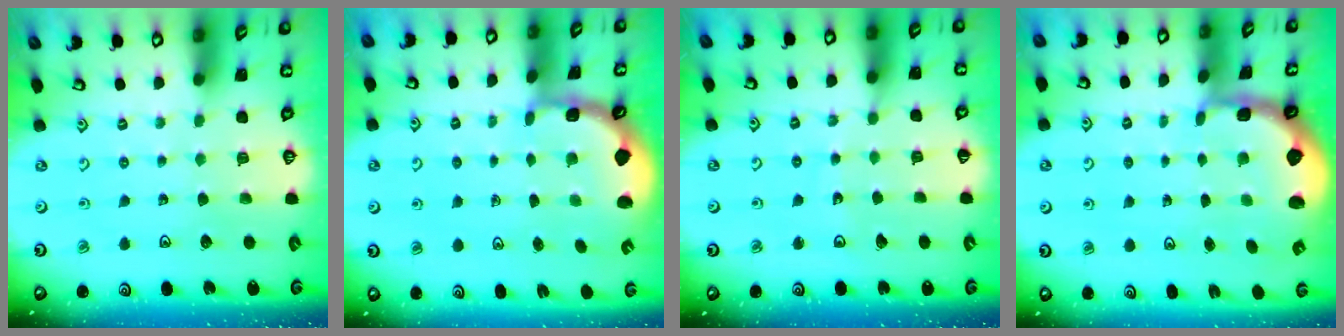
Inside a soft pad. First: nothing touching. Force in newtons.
{"total": 1.7, "press": 1.6, "slide": 0.5}
{"total": 3.9, "press": 3.8, "slide": 0.5}
{"total": 2.4, "press": 1.7, "slide": 1.7}